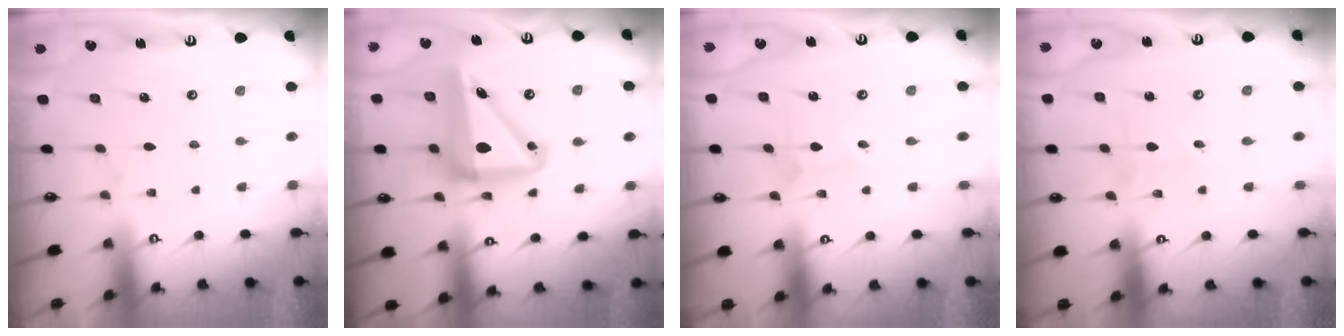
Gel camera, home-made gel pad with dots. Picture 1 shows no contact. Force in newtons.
{"total": 14.5, "press": 14.3, "slide": 2.8}
{"total": 1.2, "press": 1.2, "slide": 0.1}
{"total": 0.7, "press": 0.7, "slide": 0.0}